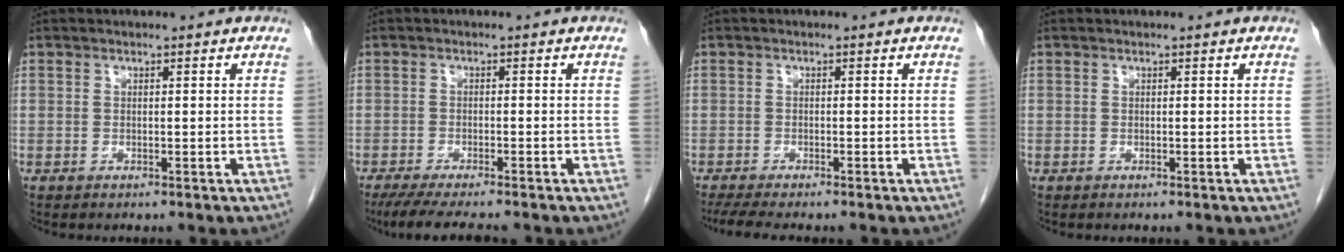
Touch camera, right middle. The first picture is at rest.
{"total": 8.2, "force": [-6.9, 0.7, 4.4], "torque": [-0.065, -0.019, -0.108]}
{"total": 5.5, "force": [-4.5, 0.4, 3.0], "torque": [-0.044, -0.013, -0.072]}
{"total": 0.0}